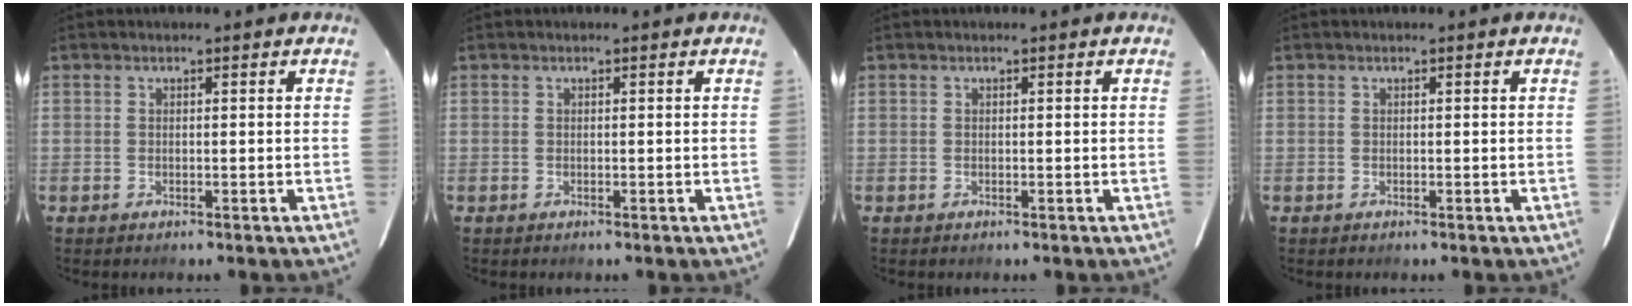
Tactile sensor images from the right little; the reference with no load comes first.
{"total": 0.0}
{"total": 0.0}
{"total": 0.0}